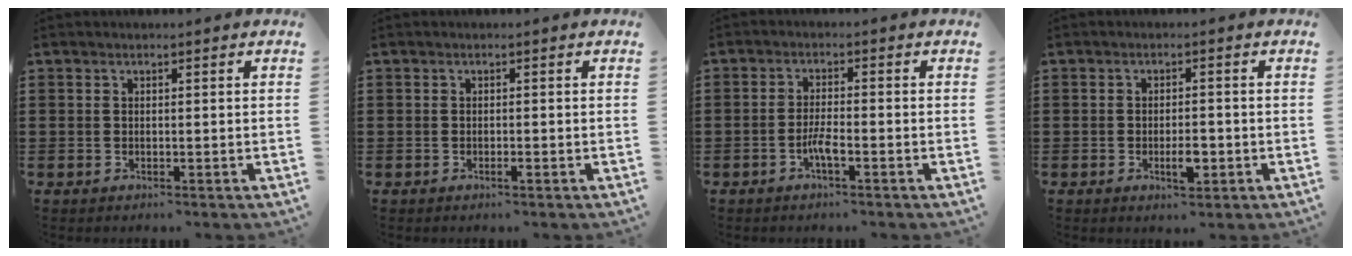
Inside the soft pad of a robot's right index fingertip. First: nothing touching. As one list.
[{"total": 0.7, "force": [-0.4, -0.1, 0.6], "torque": [-0.011, -0.006, -0.006]}, {"total": 3.1, "force": [-1.6, 0.5, 2.6], "torque": [-0.060, -0.005, -0.032]}, {"total": 3.6, "force": [-1.1, 1.2, 3.2], "torque": [-0.054, 0.002, -0.018]}]